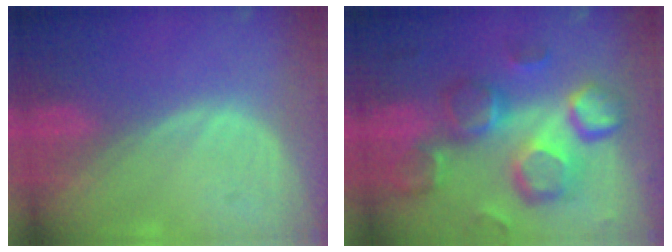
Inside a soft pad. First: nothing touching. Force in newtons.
{"total": 13.0, "press": 11.4, "slide": 6.3}